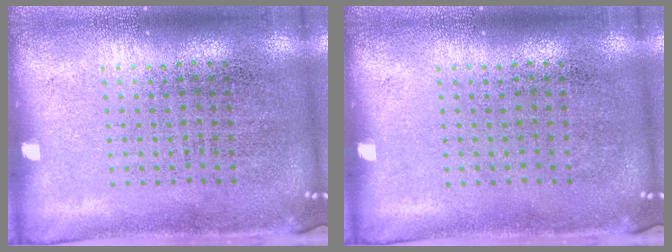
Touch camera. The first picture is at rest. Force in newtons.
{"total": 0.0}